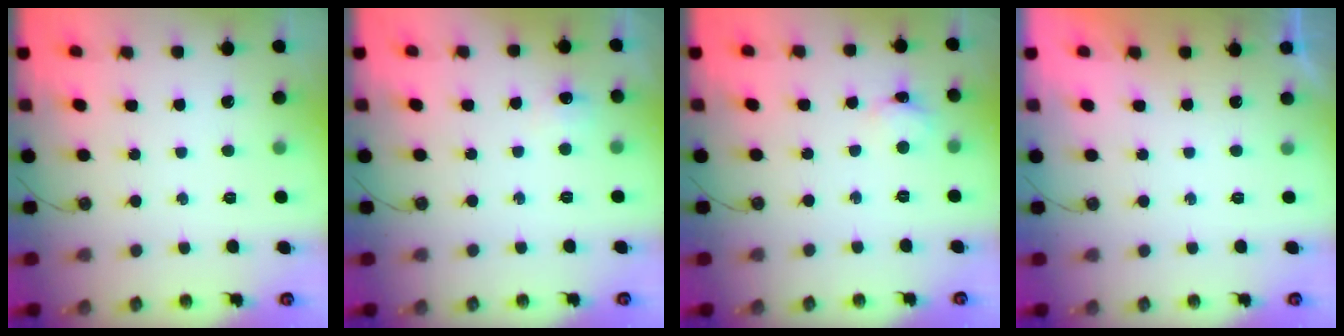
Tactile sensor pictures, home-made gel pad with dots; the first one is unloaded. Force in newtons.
{"total": 5.4, "press": 5.3, "slide": 0.7}
{"total": 3.2, "press": 3.2, "slide": 0.5}
{"total": 0.0}